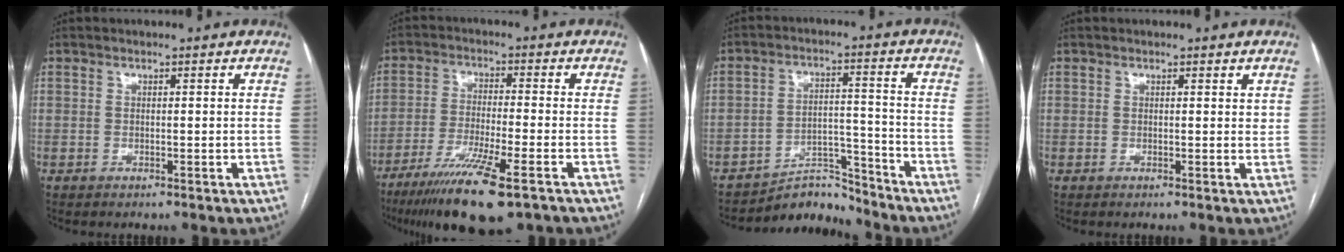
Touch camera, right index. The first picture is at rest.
{"total": 13.5, "force": [-8.7, 1.1, 10.2], "torque": [-0.184, -0.040, -0.146]}
{"total": 6.6, "force": [-6.5, 1.3, -0.7], "torque": [0.018, 0.036, -0.104]}
{"total": 1.0, "force": [0.7, 0.5, 0.5], "torque": [-0.005, -0.002, 0.007]}